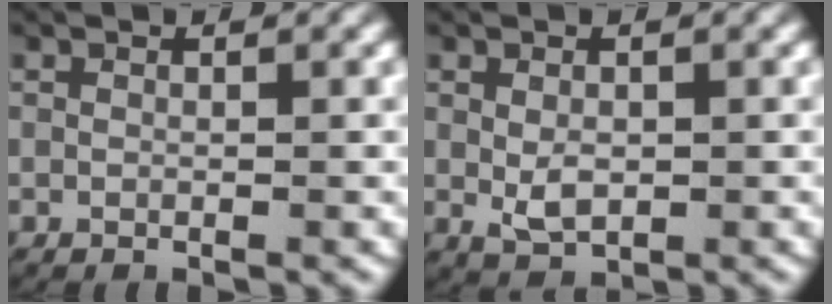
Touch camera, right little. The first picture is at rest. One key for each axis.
{"total": 2.2, "fx": 0.0, "fy": 1.3, "fz": 1.8, "tx": -0.042, "ty": -0.014, "tz": 0.009}